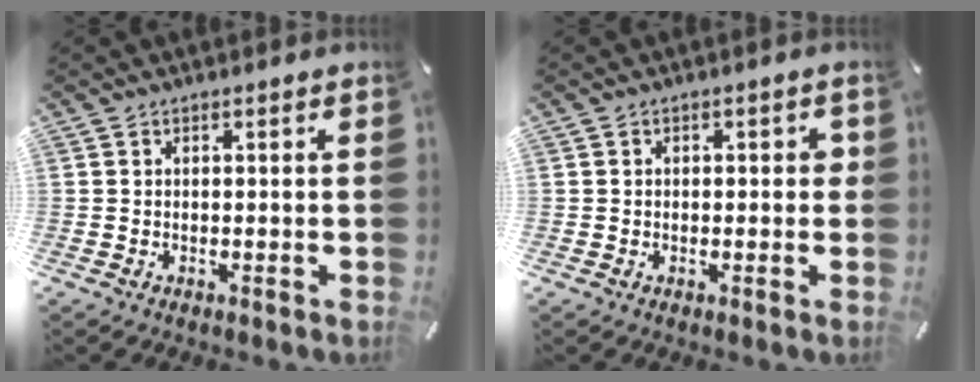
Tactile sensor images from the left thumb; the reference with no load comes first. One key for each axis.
{"total": 1.8, "fx": -0.3, "fy": 1.3, "fz": 1.2, "tx": -0.015, "ty": 0.004, "tz": -0.009}